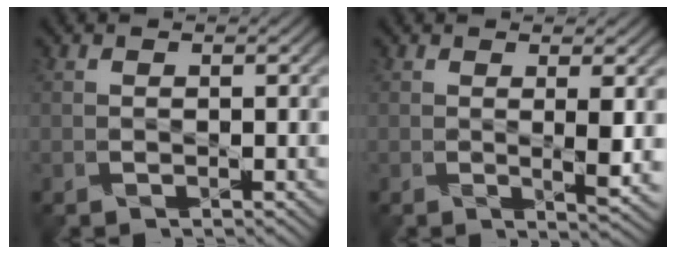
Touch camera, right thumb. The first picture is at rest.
{"total": 3.4, "force": [0.4, 0.3, 3.3], "torque": [-0.057, -0.001, 0.013]}